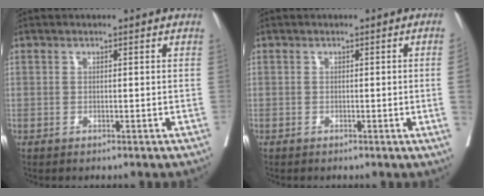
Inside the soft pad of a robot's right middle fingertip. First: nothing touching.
{"total": 2.2, "force": [-0.3, -0.9, 2.0], "torque": [-0.024, -0.005, -0.003]}